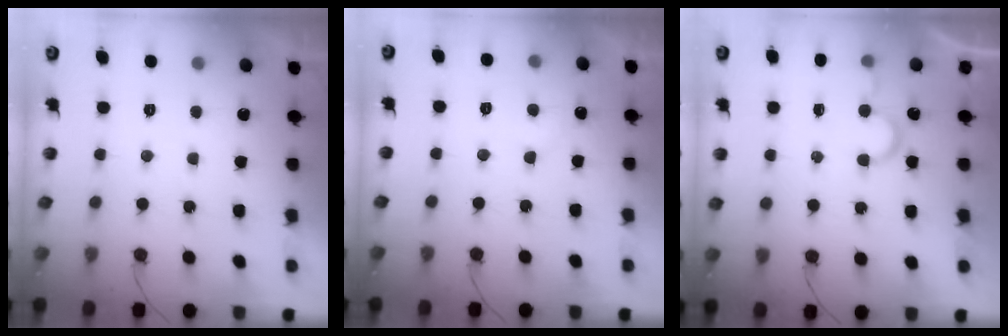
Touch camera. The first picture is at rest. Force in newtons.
{"total": 5.1, "press": 5.1, "slide": 0.5}
{"total": 6.8, "press": 6.7, "slide": 0.5}